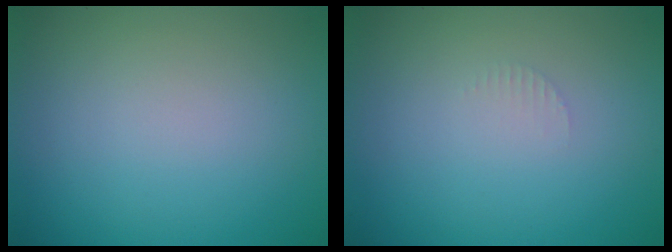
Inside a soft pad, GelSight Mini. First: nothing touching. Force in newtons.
{"total": 0.7, "press": 0.6, "slide": 0.1}